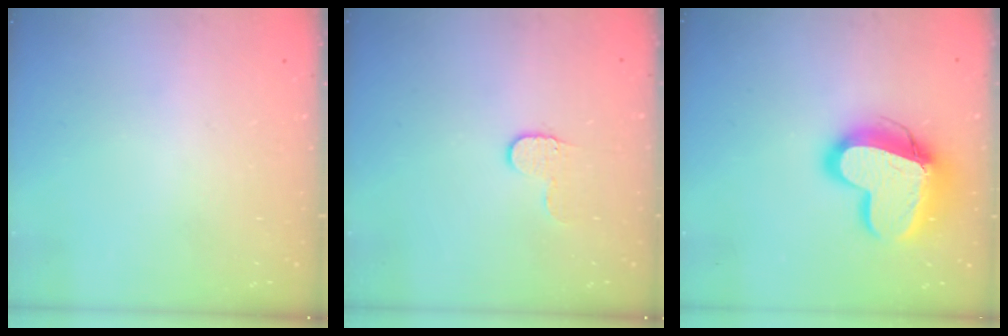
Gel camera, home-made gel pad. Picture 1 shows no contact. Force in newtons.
{"total": 5.8, "press": 5.8, "slide": 0.5}
{"total": 16.8, "press": 16.7, "slide": 1.8}